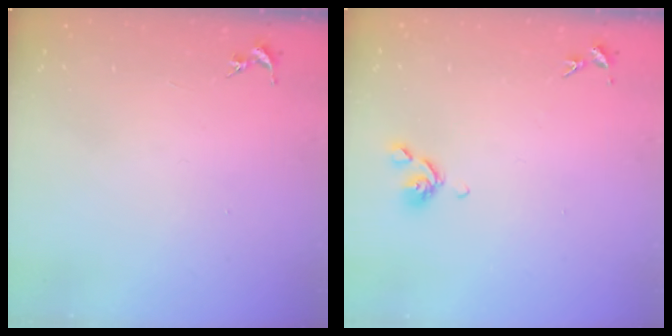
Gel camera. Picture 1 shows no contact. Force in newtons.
{"total": 6.7, "press": 6.6, "slide": 1.5}